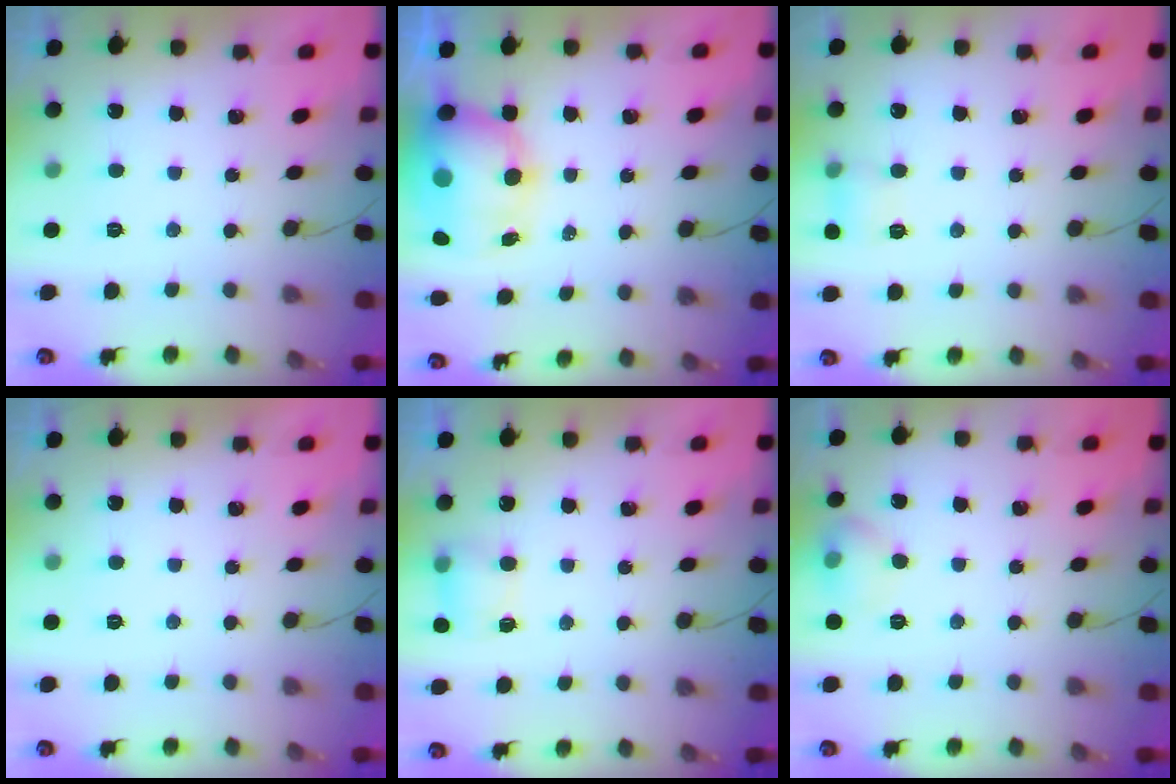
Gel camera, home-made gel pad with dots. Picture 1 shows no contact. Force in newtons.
{"total": 11.0, "press": 10.9, "slide": 1.9}
{"total": 5.6, "press": 5.4, "slide": 1.7}
{"total": 0.0}
{"total": 4.4, "press": 4.3, "slide": 1.0}
{"total": 9.9, "press": 7.0, "slide": 7.0}